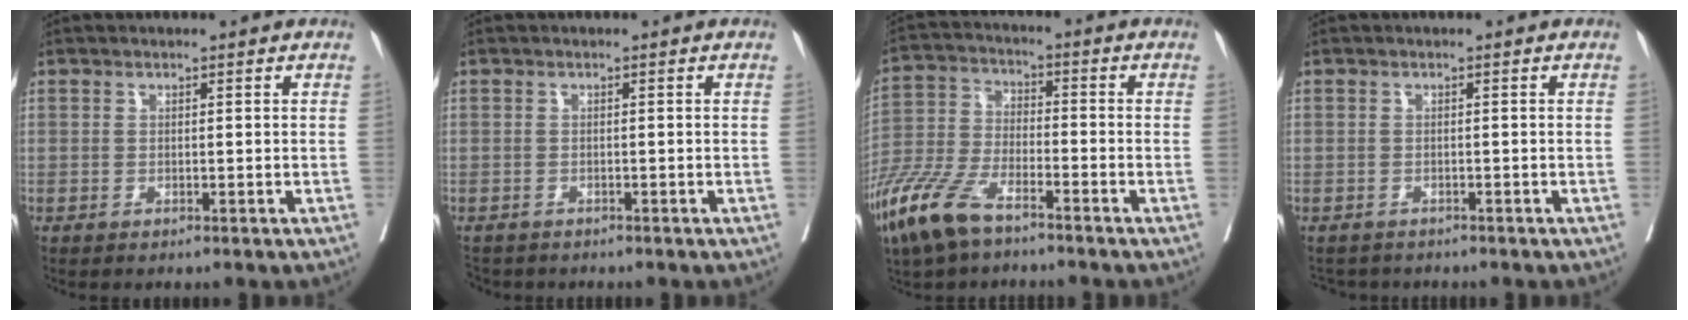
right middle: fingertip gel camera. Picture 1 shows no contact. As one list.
[{"total": 3.5, "force": [-3.0, 1.6, 0.6], "torque": [-0.009, -0.004, -0.047]}, {"total": 11.4, "force": [-7.8, 3.6, 7.5], "torque": [-0.174, -0.024, -0.157]}, {"total": 2.9, "force": [-2.7, 1.1, 0.0], "torque": [0.001, -0.005, -0.043]}]